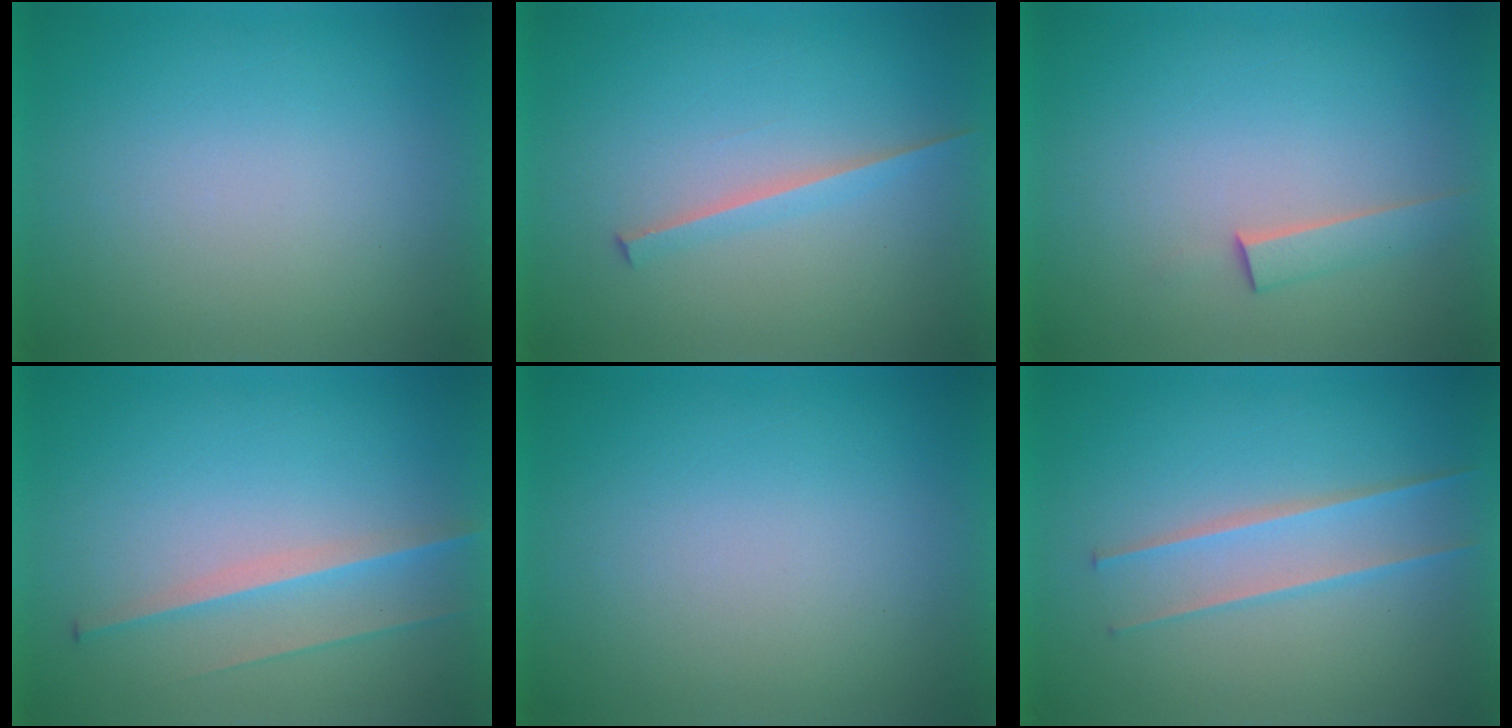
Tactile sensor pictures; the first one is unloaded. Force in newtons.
{"total": 1.8}
{"total": 2.0}
{"total": 2.8}
{"total": 1.2}
{"total": 2.4}